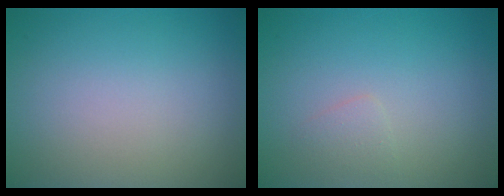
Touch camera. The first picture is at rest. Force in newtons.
{"total": 0.9, "press": 0.9, "slide": 0.1}